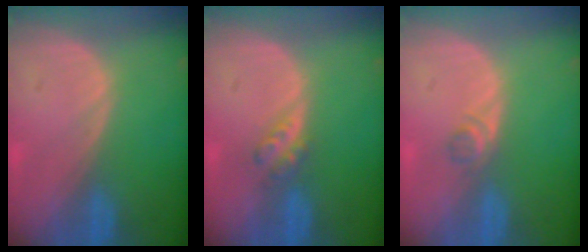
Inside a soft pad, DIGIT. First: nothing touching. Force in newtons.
{"total": 2.9, "press": 2.5, "slide": 1.5}
{"total": 1.8, "press": 1.5, "slide": 0.9}